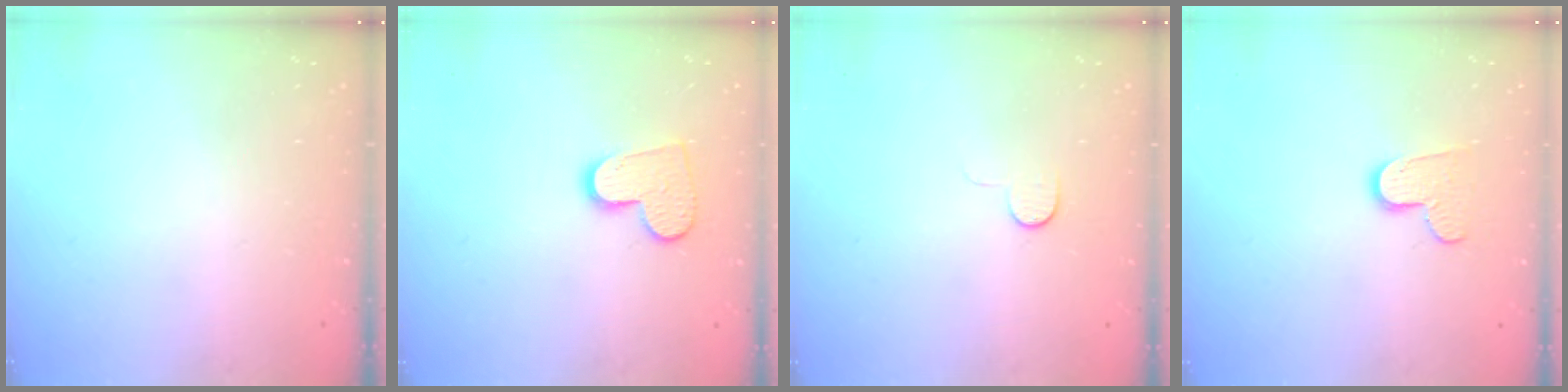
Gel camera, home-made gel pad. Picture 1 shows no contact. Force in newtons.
{"total": 10.8, "press": 10.7, "slide": 0.9}
{"total": 5.0, "press": 5.0, "slide": 0.5}
{"total": 8.4, "press": 8.3, "slide": 0.2}